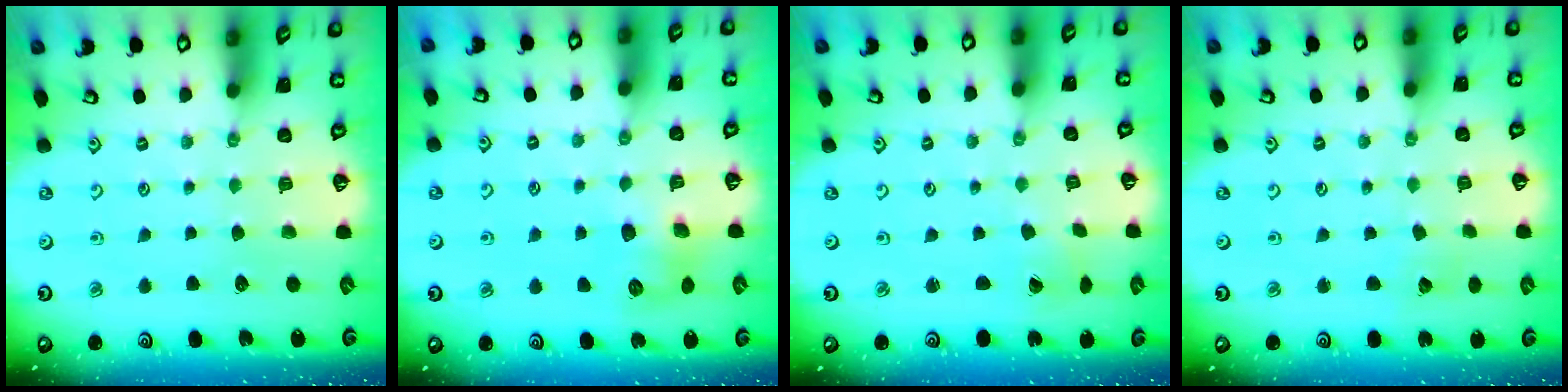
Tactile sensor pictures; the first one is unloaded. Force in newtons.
{"total": 8.8, "press": 8.7, "slide": 1.0}
{"total": 1.2, "press": 1.1, "slide": 0.4}
{"total": 3.1, "press": 3.0, "slide": 0.5}